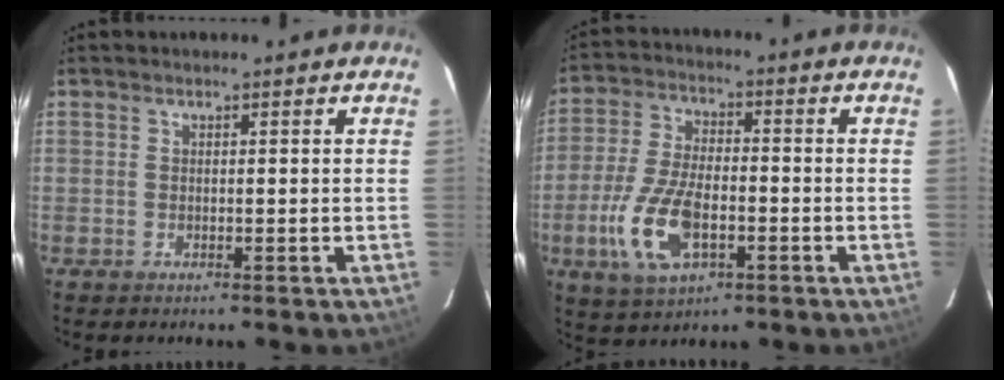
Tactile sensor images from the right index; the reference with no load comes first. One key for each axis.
{"total": 13.4, "fx": -4.5, "fy": 6.4, "fz": 10.8, "tx": -0.236, "ty": -0.007, "tz": -0.078}